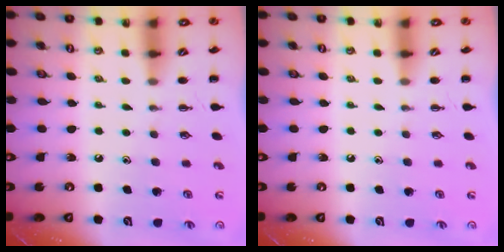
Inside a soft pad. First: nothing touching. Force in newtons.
{"total": 0.0}